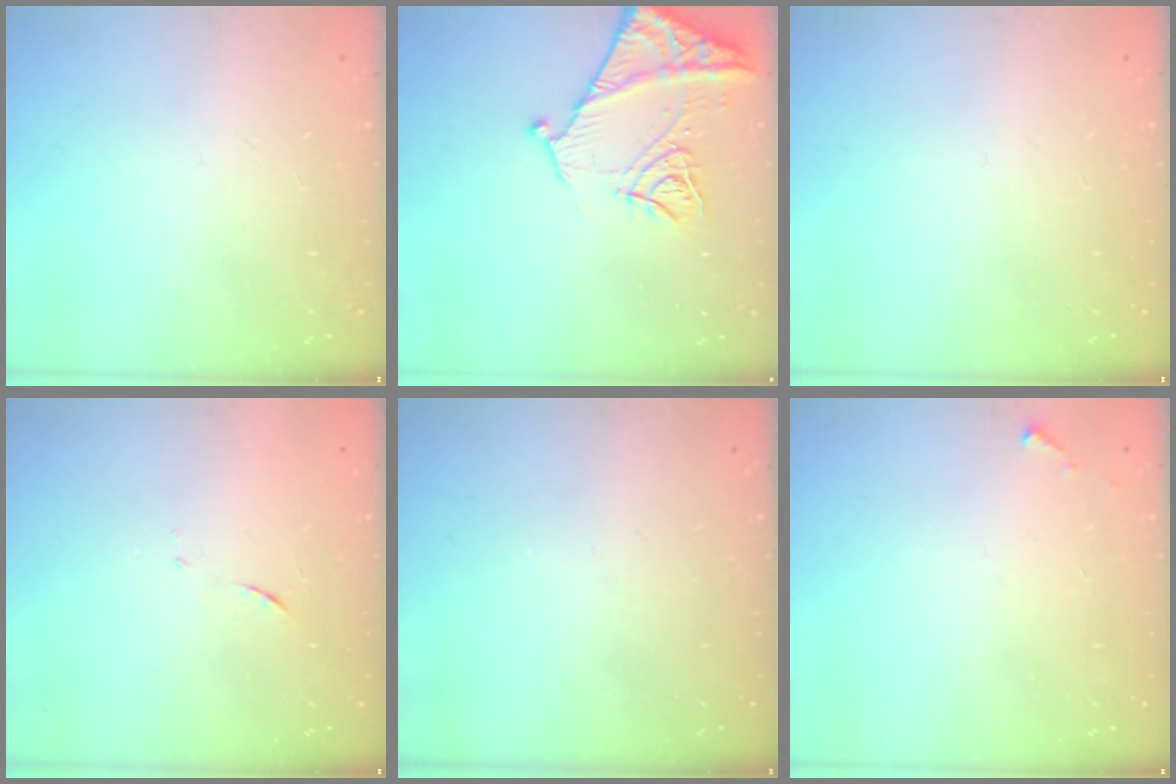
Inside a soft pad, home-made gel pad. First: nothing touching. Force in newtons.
{"total": 11.9, "press": 11.8, "slide": 1.4}
{"total": 0.0}
{"total": 6.7, "press": 6.6, "slide": 0.6}
{"total": 0.0}
{"total": 2.8, "press": 2.8, "slide": 0.1}